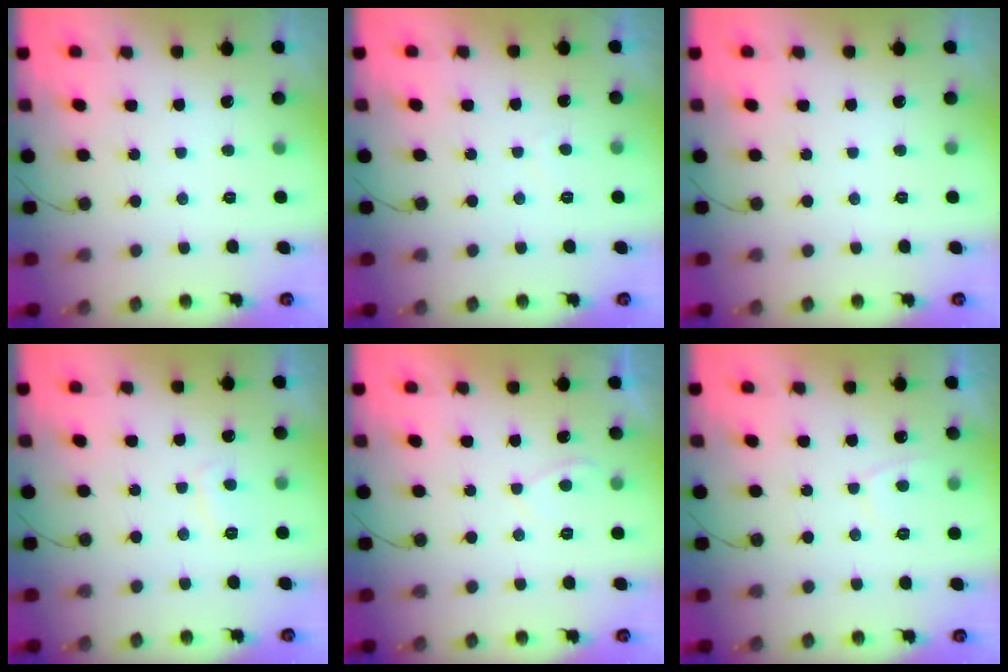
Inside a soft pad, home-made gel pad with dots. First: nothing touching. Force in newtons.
{"total": 0.8, "press": 0.7, "slide": 0.3}
{"total": 0.0}
{"total": 2.8, "press": 2.7, "slide": 0.6}
{"total": 1.4, "press": 1.2, "slide": 0.6}
{"total": 2.0, "press": 1.9, "slide": 0.6}